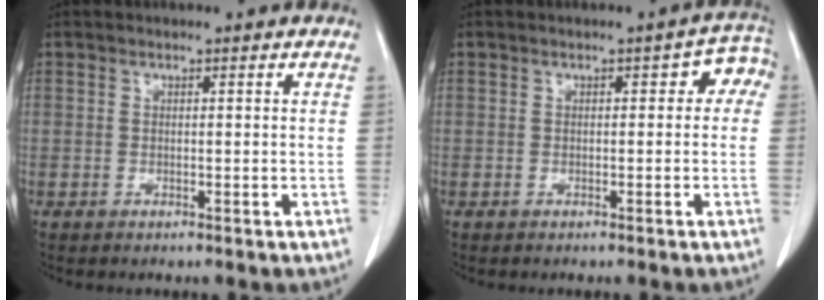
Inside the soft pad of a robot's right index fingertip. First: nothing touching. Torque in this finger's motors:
{"motor_torque": [0.12, -0.07, 0.05, 0.01]}